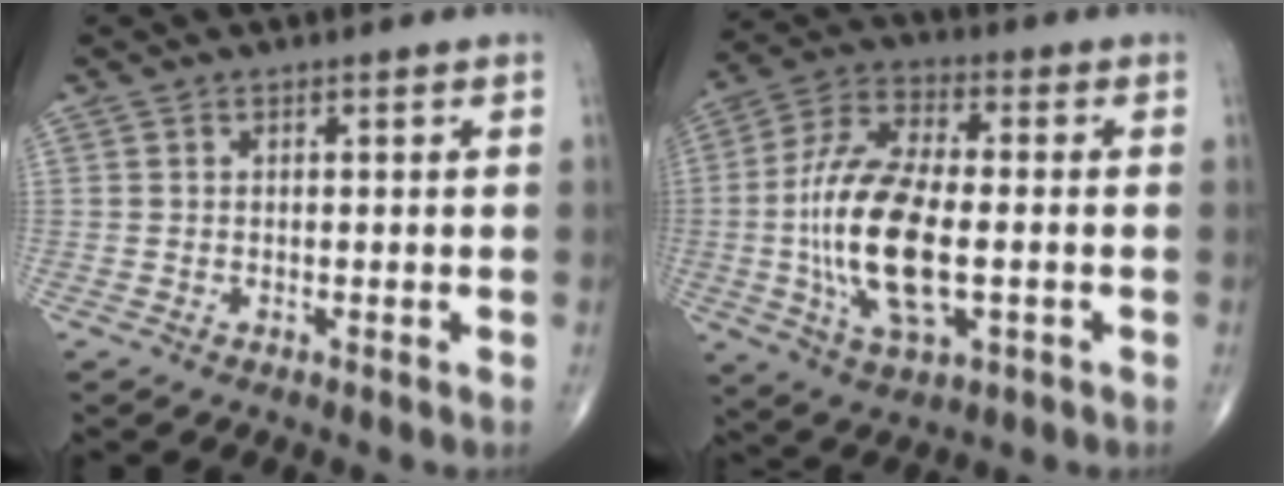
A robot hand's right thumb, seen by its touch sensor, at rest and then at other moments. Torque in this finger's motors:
{"motor_torque": [2.82, 2.19, 1.89, -0.55, 0.61]}